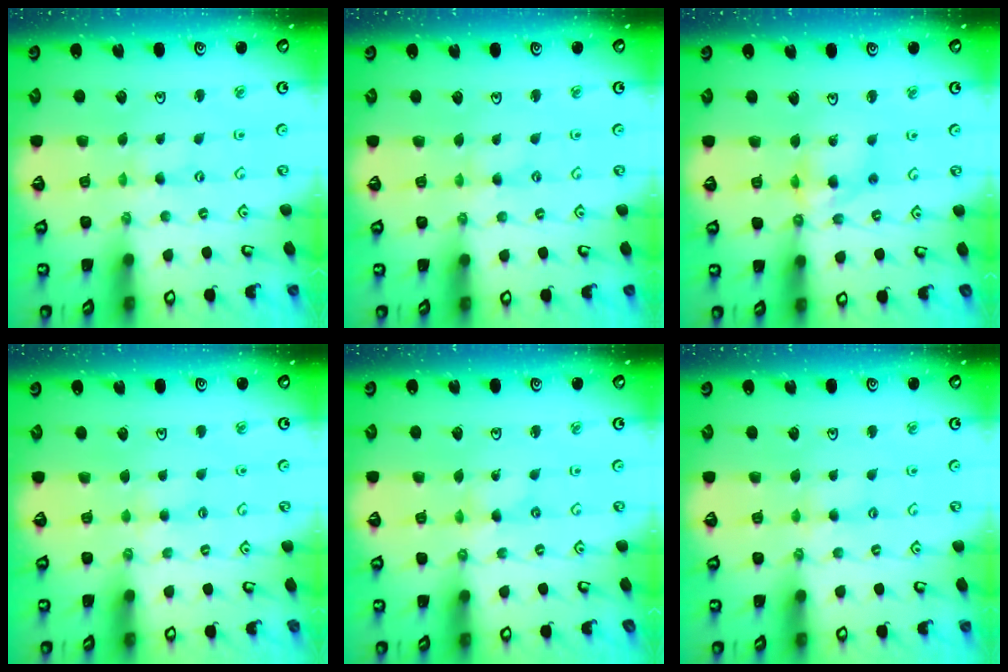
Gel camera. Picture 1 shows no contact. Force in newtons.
{"total": 1.1, "press": 1.1, "slide": 0.3}
{"total": 10.7, "press": 10.6, "slide": 1.6}
{"total": 3.1, "press": 3.0, "slide": 0.5}
{"total": 0.0}
{"total": 3.7, "press": 3.7, "slide": 0.5}